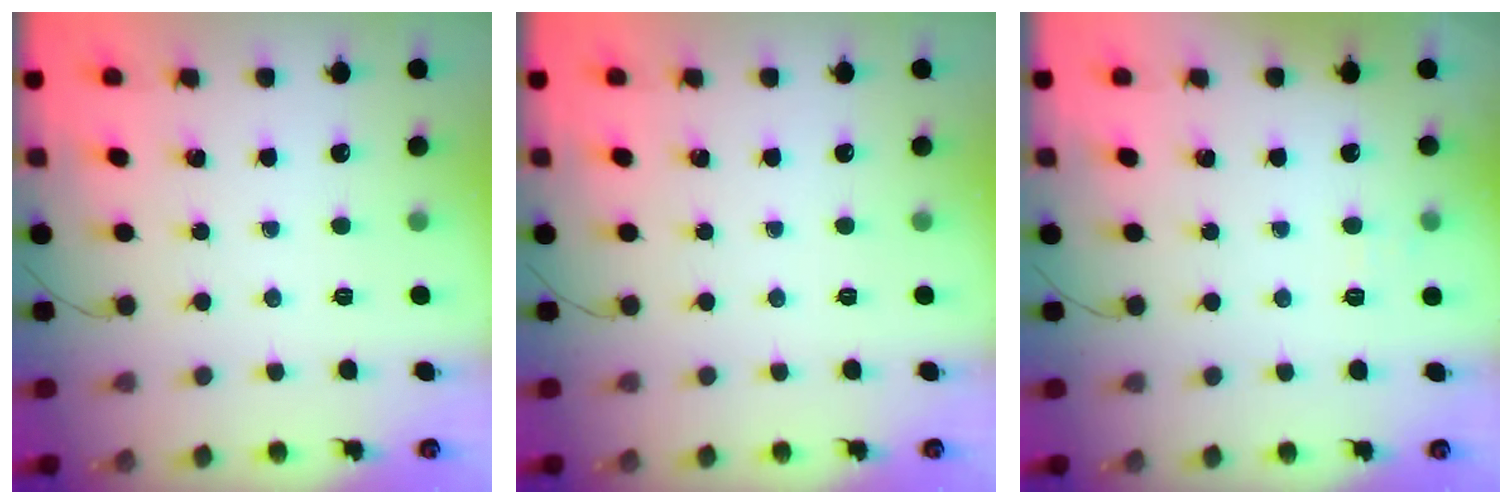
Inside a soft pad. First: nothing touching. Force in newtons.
{"total": 0.0}
{"total": 5.5, "press": 5.3, "slide": 1.5}